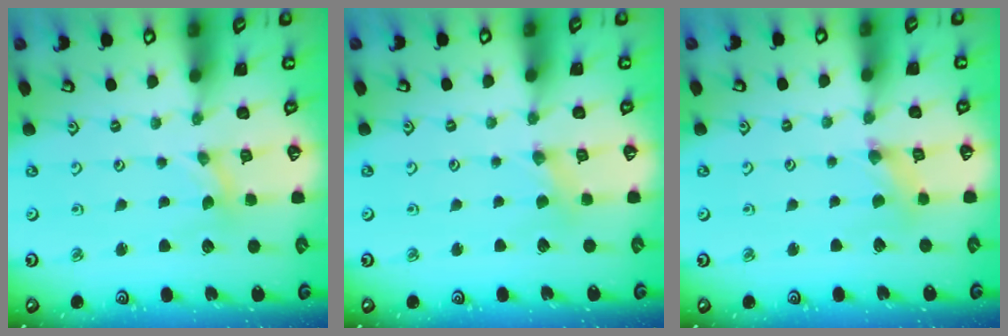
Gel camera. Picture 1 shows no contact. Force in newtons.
{"total": 1.7, "press": 1.6, "slide": 0.4}
{"total": 1.5, "press": 1.5, "slide": 0.2}